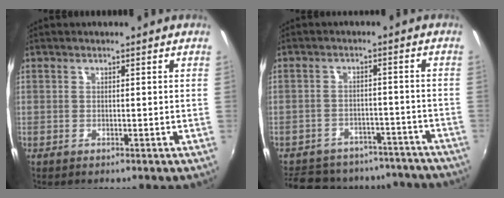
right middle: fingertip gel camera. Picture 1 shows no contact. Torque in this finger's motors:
{"motor_torque": [1.07, -1.07, 0.33, 0.13]}